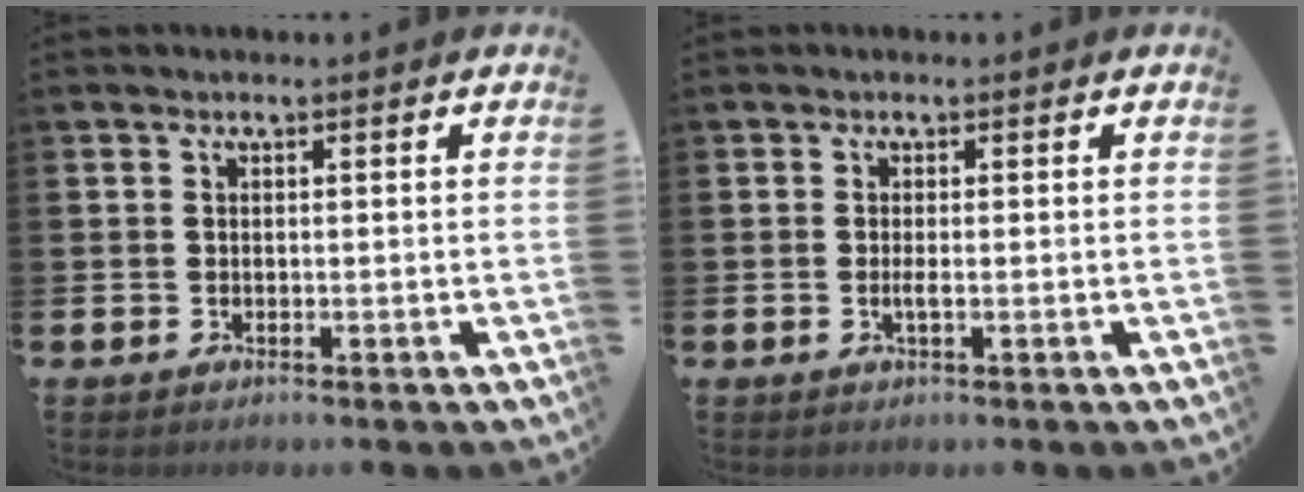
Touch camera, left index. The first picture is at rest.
{"total": 0.9, "force": [-0.1, 0.1, 0.9], "torque": [-0.019, -0.002, -0.001]}